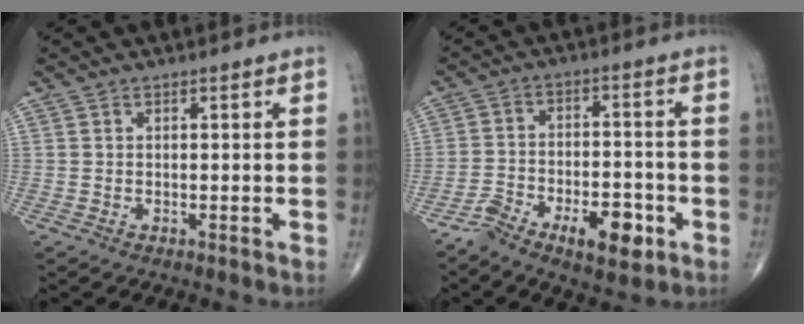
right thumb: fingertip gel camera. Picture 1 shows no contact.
{"total": 10.2, "force": [-5.7, 4.2, 7.3], "torque": [-0.121, 0.034, -0.090]}